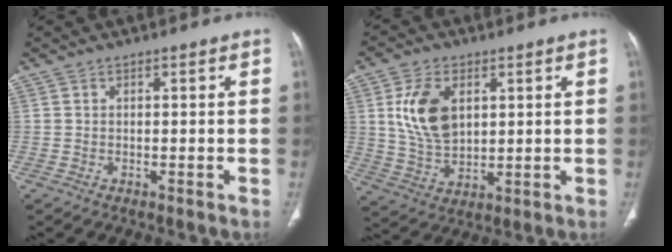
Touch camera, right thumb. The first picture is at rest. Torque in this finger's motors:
{"motor_torque": [0.06, 0.07, 1.14, 0.45, 0.10]}